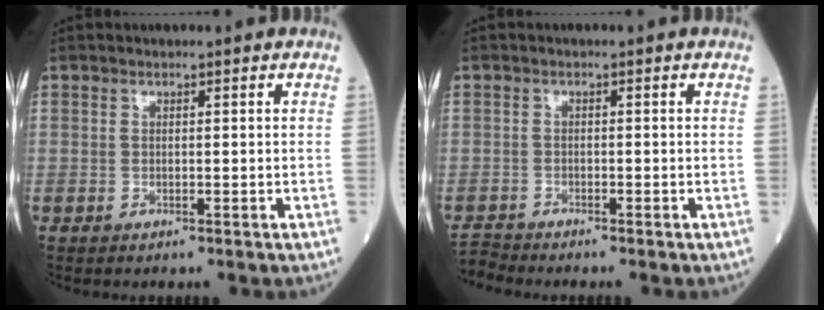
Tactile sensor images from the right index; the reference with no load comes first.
{"total": 2.3, "force": [-2.1, -0.5, -0.8], "torque": [0.011, -0.018, -0.039]}